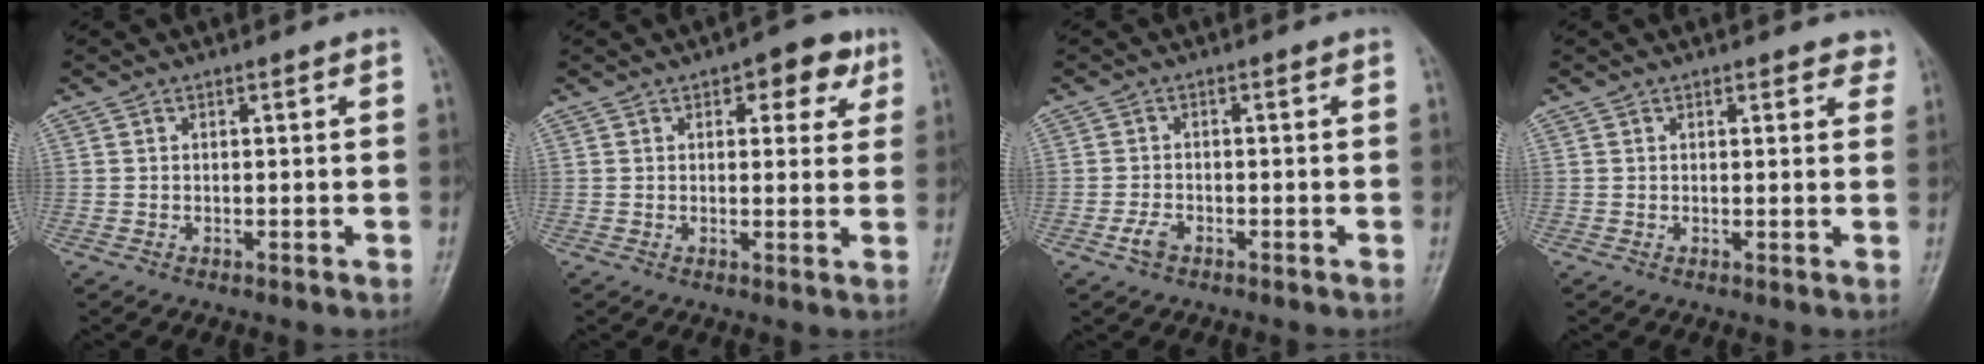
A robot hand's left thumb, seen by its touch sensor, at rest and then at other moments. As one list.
[{"total": 6.8, "force": [3.2, 3.7, 4.7], "torque": [-0.024, -0.006, 0.032]}, {"total": 2.4, "force": [-1.3, 1.3, 1.4], "torque": [-0.033, 0.006, -0.026]}, {"total": 3.0, "force": [2.3, 1.4, 1.4], "torque": [0.012, -0.005, 0.021]}]